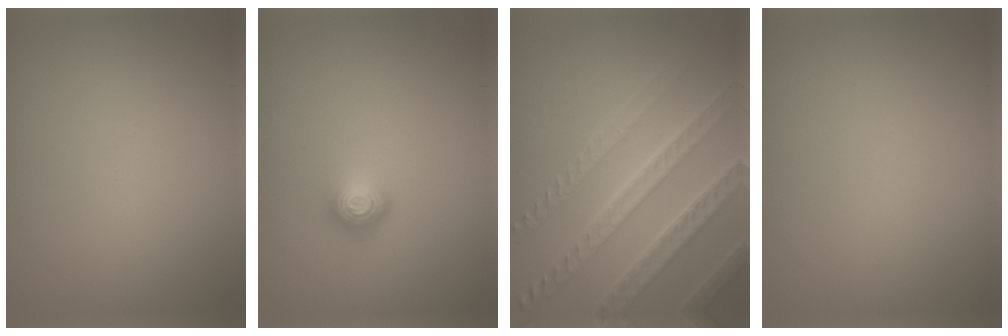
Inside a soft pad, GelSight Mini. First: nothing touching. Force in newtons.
{"total": 1.7, "press": 1.3, "slide": 1.2}
{"total": 8.0, "press": 5.4, "slide": 5.9}
{"total": 0.0}